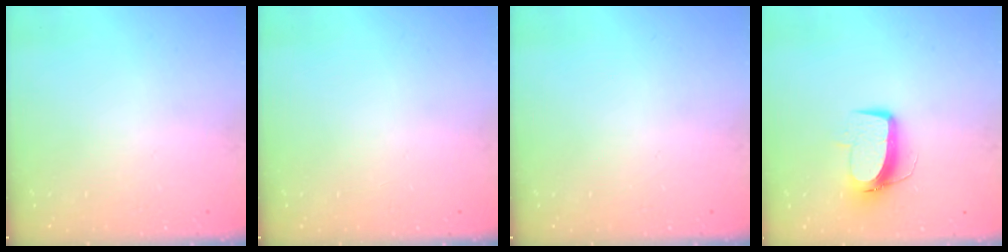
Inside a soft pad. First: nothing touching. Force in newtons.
{"total": 0.0}
{"total": 0.0}
{"total": 9.9, "press": 9.9, "slide": 0.8}